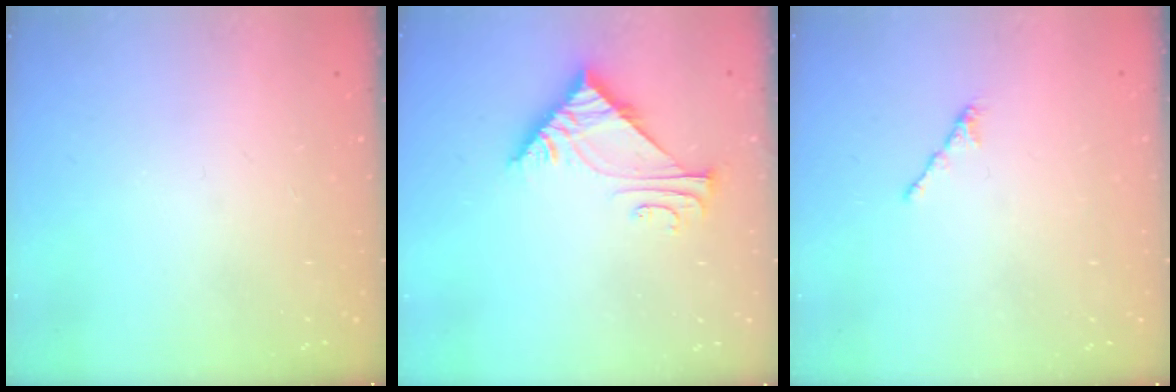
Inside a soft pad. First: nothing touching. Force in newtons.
{"total": 7.7, "press": 7.7, "slide": 0.4}
{"total": 1.7, "press": 1.6, "slide": 0.5}